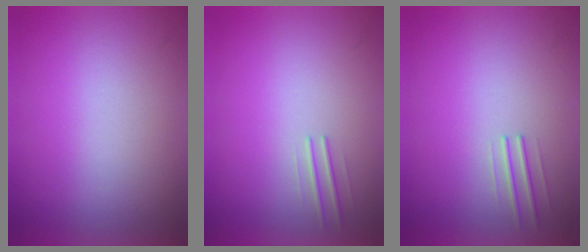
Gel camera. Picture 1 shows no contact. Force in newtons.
{"total": 1.1}
{"total": 1.0}